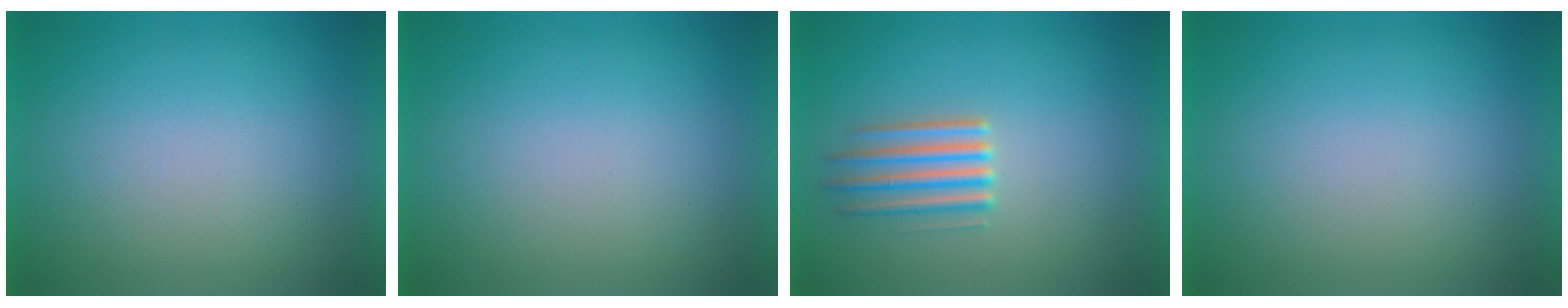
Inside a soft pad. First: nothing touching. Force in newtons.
{"total": 0.0}
{"total": 2.4}
{"total": 0.0}